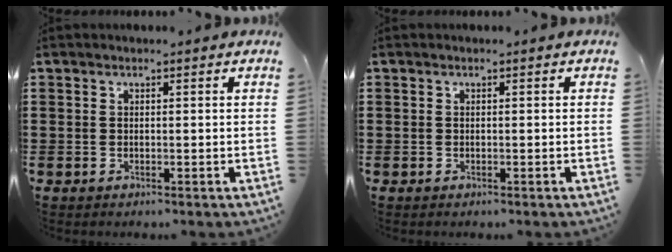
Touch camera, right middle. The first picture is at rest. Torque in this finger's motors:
{"motor_torque": [1.55, 0.59, -0.05, 0.01]}